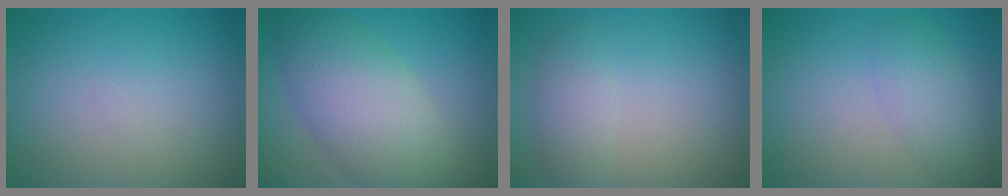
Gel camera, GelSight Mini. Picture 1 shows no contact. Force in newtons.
{"total": 7.8, "press": 7.8, "slide": 0.6}
{"total": 2.1, "press": 2.1, "slide": 0.1}
{"total": 2.5, "press": 2.5, "slide": 0.1}